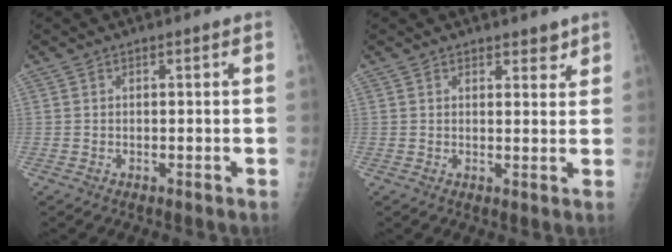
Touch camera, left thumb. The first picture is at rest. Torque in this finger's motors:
{"motor_torque": [0.00, 0.06, -0.29, -0.20, 0.06]}